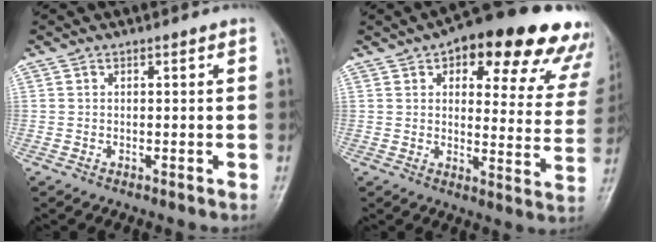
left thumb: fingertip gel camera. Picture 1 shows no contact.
{"total": 24.4, "force": [15.6, 9.6, 16.1], "torque": [-0.157, -0.033, 0.179]}